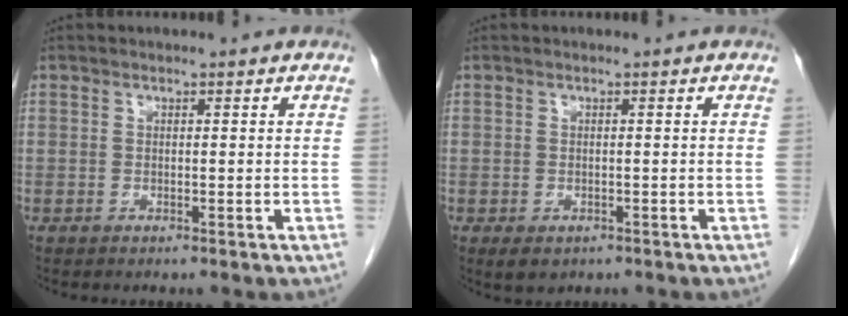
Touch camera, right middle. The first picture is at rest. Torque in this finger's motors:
{"motor_torque": [0.32, -0.13, 0.04, 0.02]}